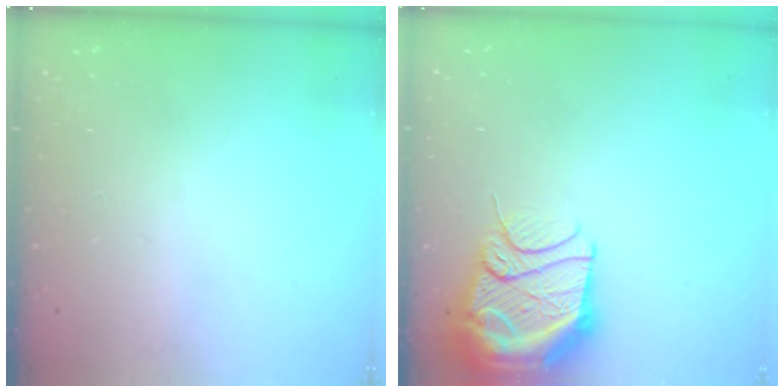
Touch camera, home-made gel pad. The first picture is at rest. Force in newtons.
{"total": 17.9, "press": 16.5, "slide": 6.9}